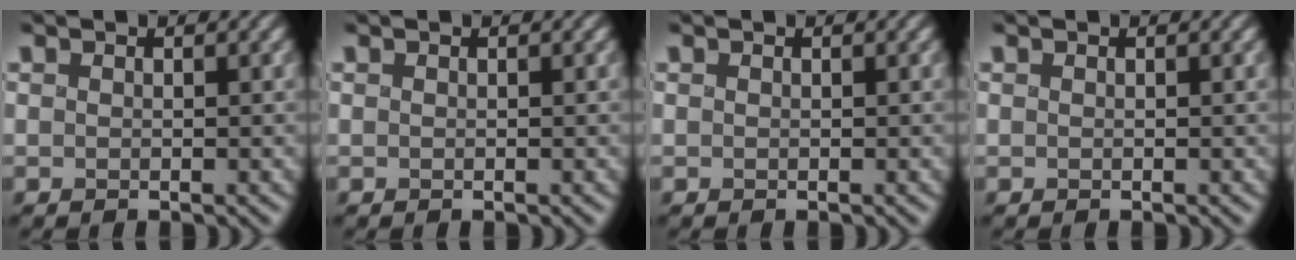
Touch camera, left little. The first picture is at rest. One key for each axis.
{"total": 0.0}
{"total": 0.0}
{"total": 0.0}